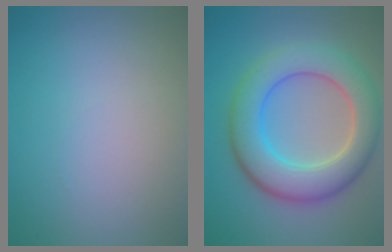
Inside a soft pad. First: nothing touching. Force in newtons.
{"total": 8.2, "press": 8.2, "slide": 0.3}